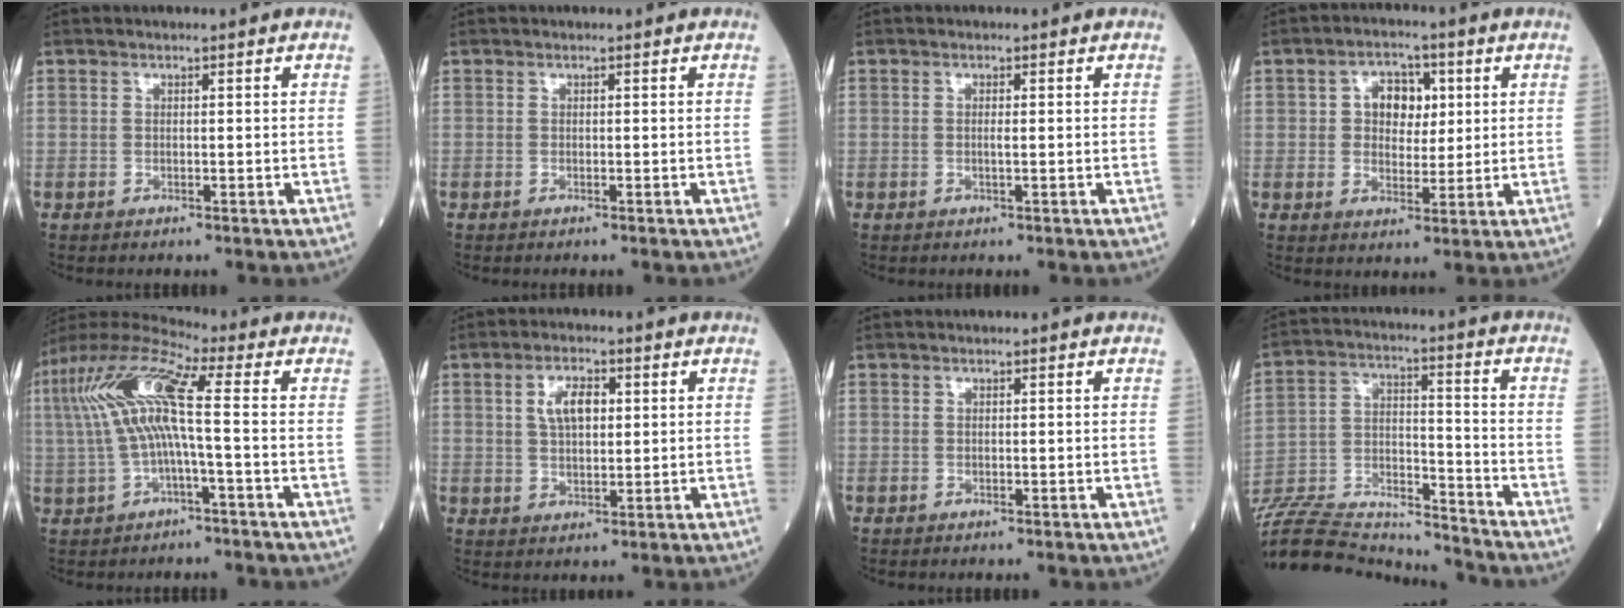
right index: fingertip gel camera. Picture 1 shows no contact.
{"total": 0.0}
{"total": 0.7, "force": [0.1, -0.1, 0.7], "torque": [-0.016, 0.000, 0.004]}
{"total": 6.0, "force": [1.5, 4.0, 4.2], "torque": [-0.063, 0.017, 0.027]}
{"total": 11.4, "force": [0.7, 1.4, 11.3], "torque": [-0.243, 0.036, 0.010]}
{"total": 5.3, "force": [1.5, 2.4, 4.4], "torque": [-0.084, 0.010, 0.030]}
{"total": 0.0}
{"total": 23.5, "force": [-22.3, 3.4, 6.8], "torque": [-0.183, -0.008, -0.365]}